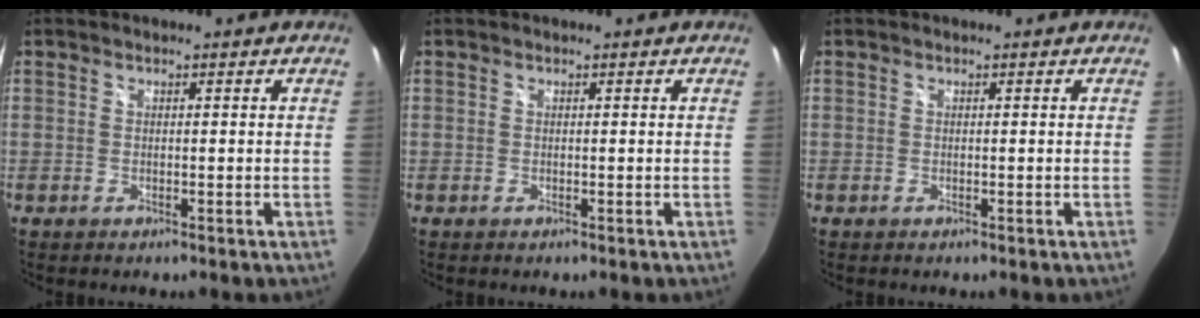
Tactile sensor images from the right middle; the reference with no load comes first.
{"total": 0.0}
{"total": 0.0}